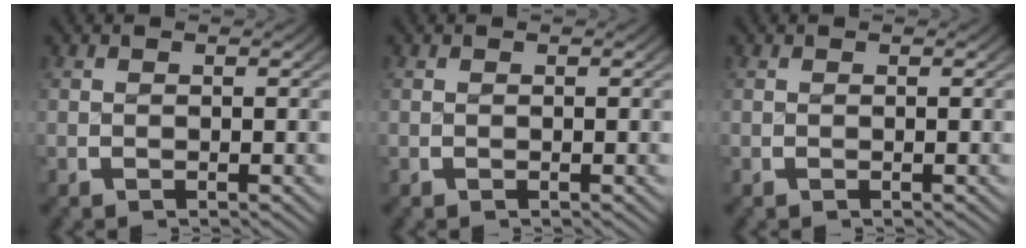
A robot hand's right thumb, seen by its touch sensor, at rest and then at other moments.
{"total": 0.0}
{"total": 0.0}